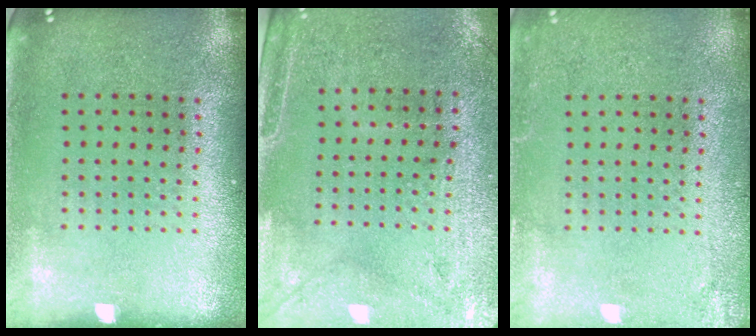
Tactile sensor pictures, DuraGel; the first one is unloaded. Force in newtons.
{"total": 2.9, "press": 2.5, "slide": 1.5}
{"total": 2.0, "press": 1.9, "slide": 0.1}